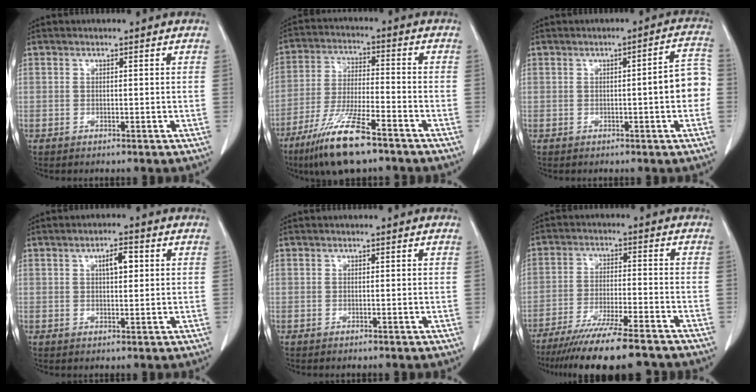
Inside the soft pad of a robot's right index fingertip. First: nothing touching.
{"total": 12.3, "force": [-8.4, 1.7, 8.9], "torque": [-0.177, -0.030, -0.150]}
{"total": 6.0, "force": [-0.8, 0.8, 5.9], "torque": [-0.066, 0.018, -0.015]}
{"total": 3.3, "force": [1.0, 1.0, 3.0], "torque": [-0.049, 0.004, 0.015]}
{"total": 0.0}
{"total": 16.1, "force": [-13.7, 1.0, 8.5], "torque": [-0.137, -0.032, -0.215]}